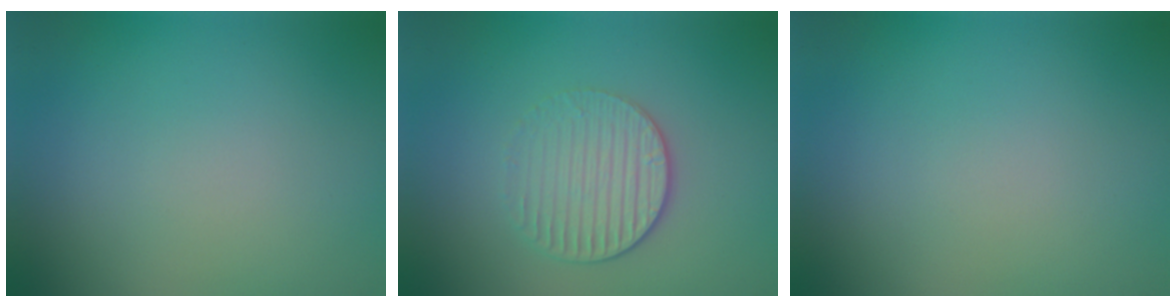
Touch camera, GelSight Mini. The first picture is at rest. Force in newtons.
{"total": 3.1, "press": 2.7, "slide": 1.5}
{"total": 0.0}